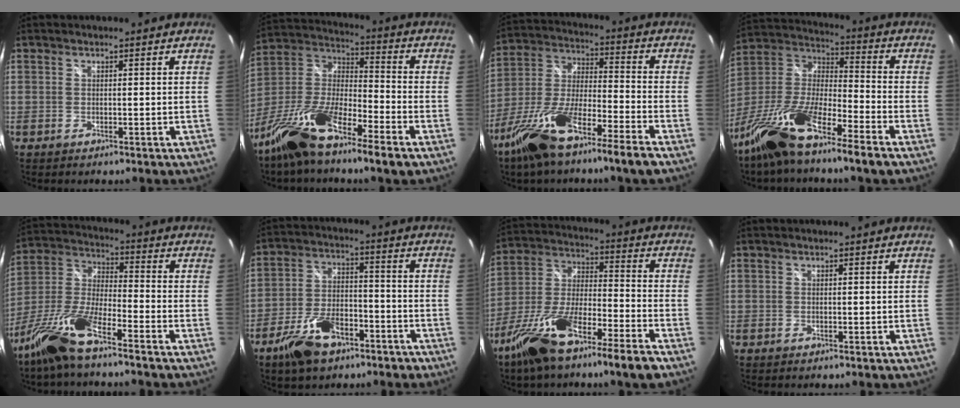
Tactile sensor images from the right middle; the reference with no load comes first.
{"total": 17.6, "force": [-11.2, 3.9, 13.0], "torque": [-0.263, -0.007, -0.223]}
{"total": 16.6, "force": [-10.9, 2.1, 12.3], "torque": [-0.247, -0.010, -0.208]}
{"total": 18.4, "force": [-12.4, 3.1, 13.4], "torque": [-0.270, -0.011, -0.244]}
{"total": 13.9, "force": [-9.8, 2.1, 9.6], "torque": [-0.217, -0.008, -0.200]}
{"total": 12.4, "force": [-7.7, 6.4, 7.2], "torque": [-0.153, 0.011, -0.126]}
{"total": 17.4, "force": [-11.5, 2.6, 12.8], "torque": [-0.250, -0.011, -0.213]}
{"total": 0.0}